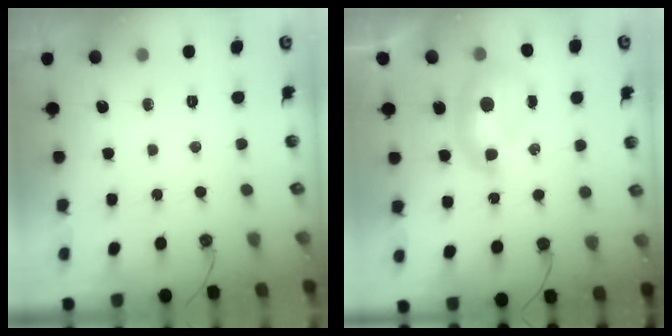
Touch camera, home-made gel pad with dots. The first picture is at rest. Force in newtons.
{"total": 2.4, "press": 2.3, "slide": 0.6}